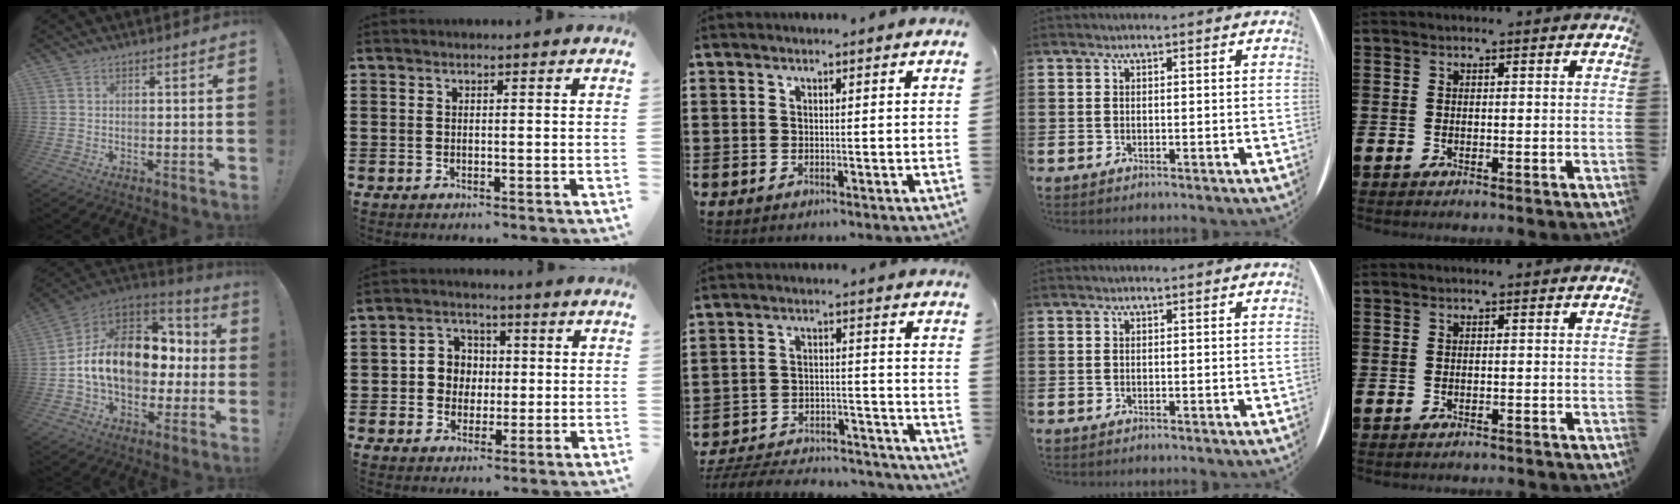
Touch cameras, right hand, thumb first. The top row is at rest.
{"thumb": {"total": 18.4, "force": [1.5, 13.4, 12.5], "torque": [-0.190, 0.006, 0.047]}, "index": {"total": 4.2, "force": [0.0, 4.1, 1.0], "torque": [-0.034, 0.015, -0.001]}, "middle": {"total": 6.1, "force": [-5.9, 1.0, 1.3], "torque": [-0.037, 0.007, -0.122]}}